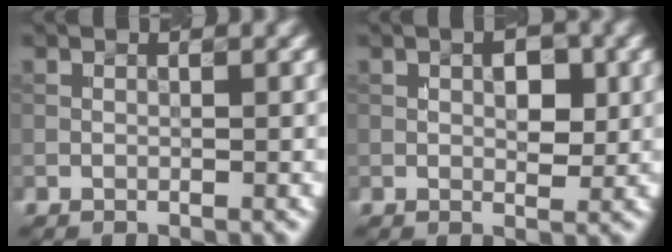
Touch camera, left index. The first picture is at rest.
{"total": 2.9, "force": [0.5, 1.4, 2.4], "torque": [-0.029, -0.001, 0.007]}